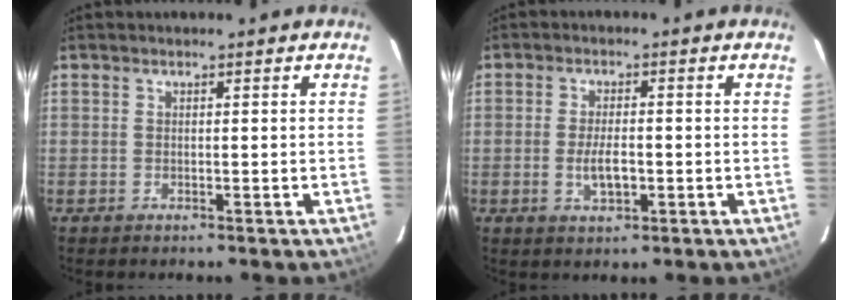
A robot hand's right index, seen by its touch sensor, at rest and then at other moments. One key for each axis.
{"total": 4.5, "fx": -1.1, "fy": 1.8, "fz": 4.0, "tx": -0.079, "ty": -0.005, "tz": -0.017}